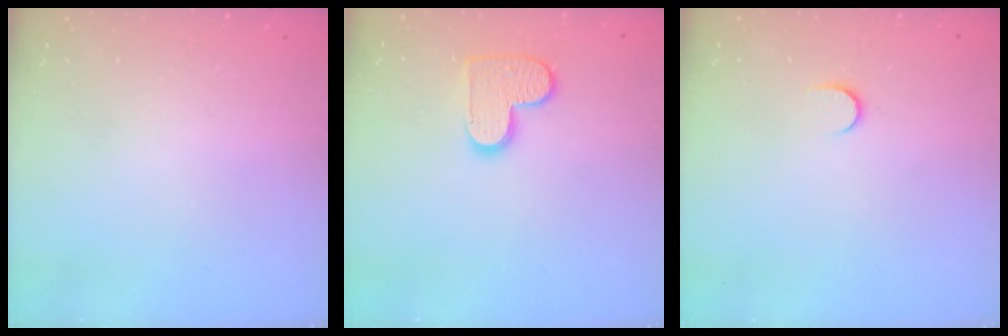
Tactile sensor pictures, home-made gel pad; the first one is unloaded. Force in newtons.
{"total": 10.5, "press": 10.5, "slide": 0.5}
{"total": 3.9, "press": 3.9, "slide": 0.5}